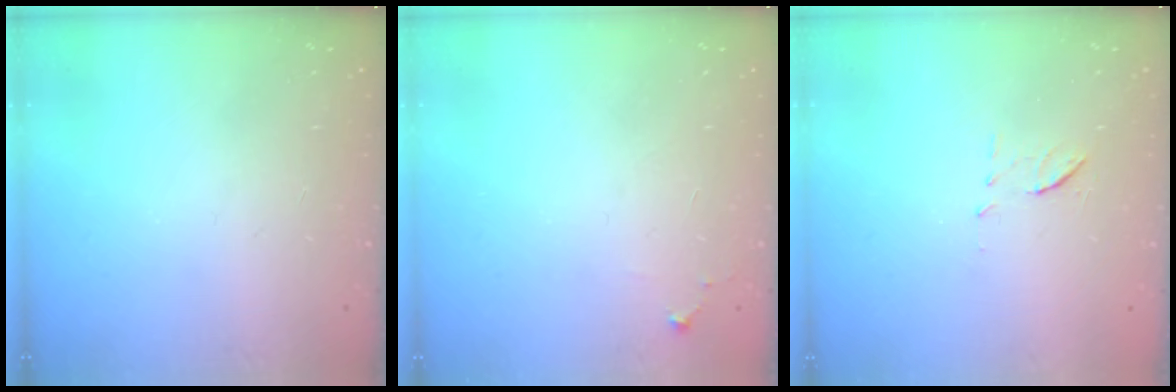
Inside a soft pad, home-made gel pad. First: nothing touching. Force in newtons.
{"total": 4.9, "press": 4.9, "slide": 0.7}
{"total": 6.8, "press": 6.6, "slide": 1.8}